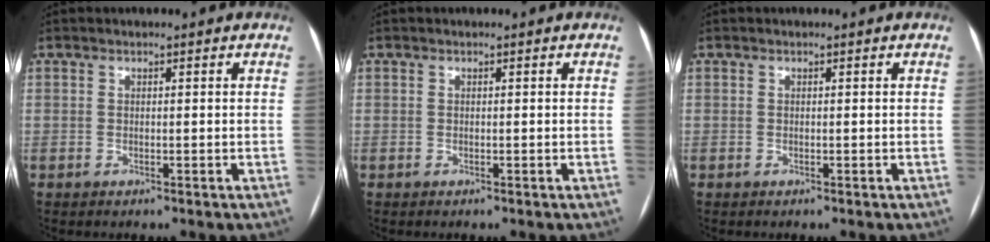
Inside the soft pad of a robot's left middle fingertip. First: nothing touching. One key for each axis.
{"total": 0.0}
{"total": 0.0}